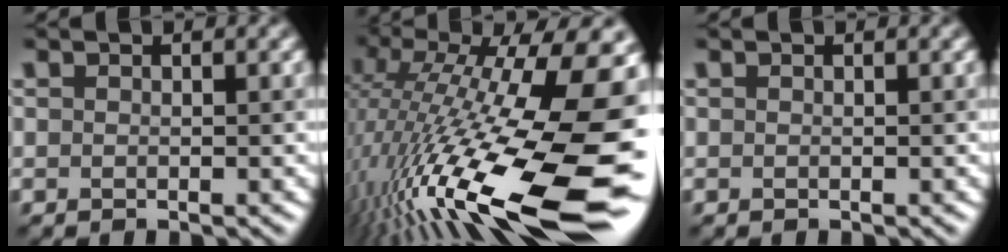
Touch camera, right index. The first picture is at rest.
{"total": 20.5, "force": [-3.8, 6.2, 19.1], "torque": [-0.332, -0.002, -0.072]}
{"total": 0.0}